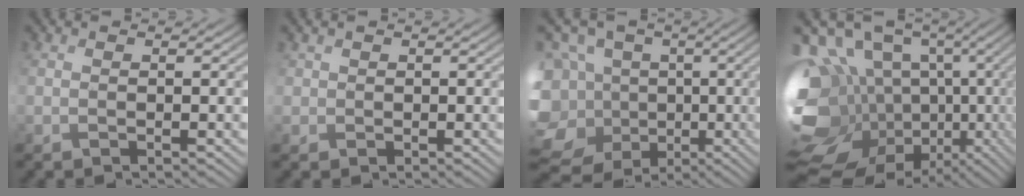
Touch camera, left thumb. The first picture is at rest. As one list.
[{"total": 1.6, "force": [0.5, 1.5, 0.1], "torque": [-0.005, -0.003, 0.007]}, {"total": 16.8, "force": [-3.0, 13.8, 9.1], "torque": [-0.262, 0.030, -0.053]}, {"total": 18.6, "force": [-3.0, 13.5, 12.4], "torque": [-0.322, -0.031, -0.016]}]